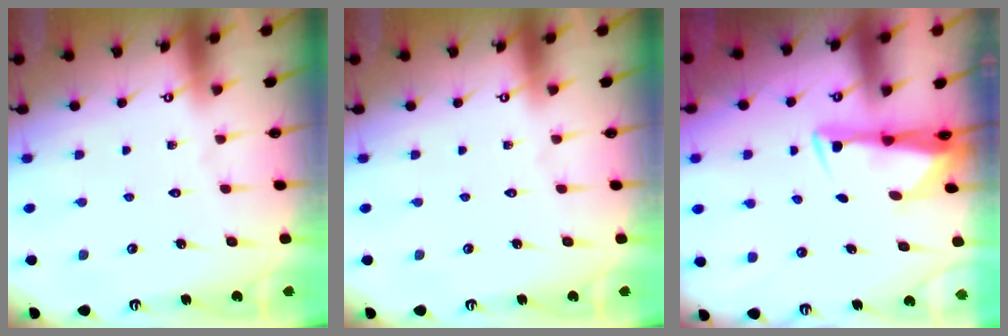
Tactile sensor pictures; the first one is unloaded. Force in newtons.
{"total": 0.0}
{"total": 2.9, "press": 2.8, "slide": 0.9}